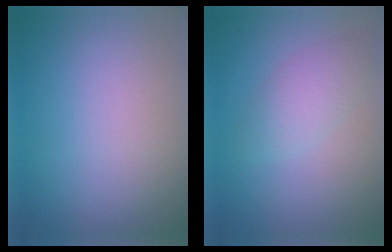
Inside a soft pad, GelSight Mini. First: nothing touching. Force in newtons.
{"total": 2.5, "press": 2.5, "slide": 0.1}